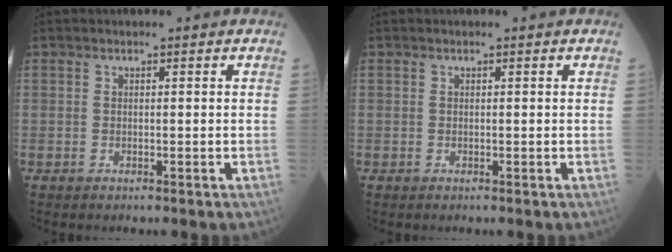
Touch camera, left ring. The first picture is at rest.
{"total": 0.0}